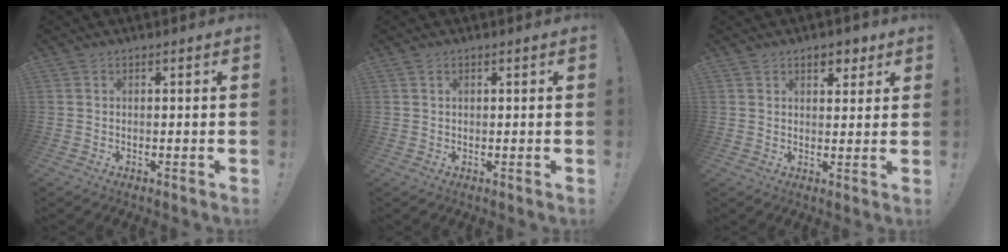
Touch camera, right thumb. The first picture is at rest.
{"total": 0.7, "force": [0.4, 0.5, 0.3], "torque": [-0.005, 0.000, 0.007]}
{"total": 4.9, "force": [3.0, 3.1, 2.5], "torque": [-0.021, -0.008, 0.050]}